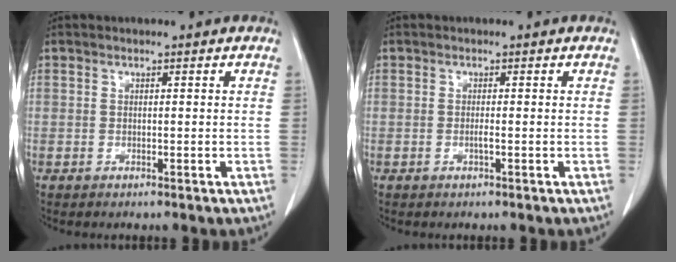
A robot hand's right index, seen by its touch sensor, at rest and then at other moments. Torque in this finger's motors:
{"motor_torque": [0.36, -0.15, 0.14, 0.04]}